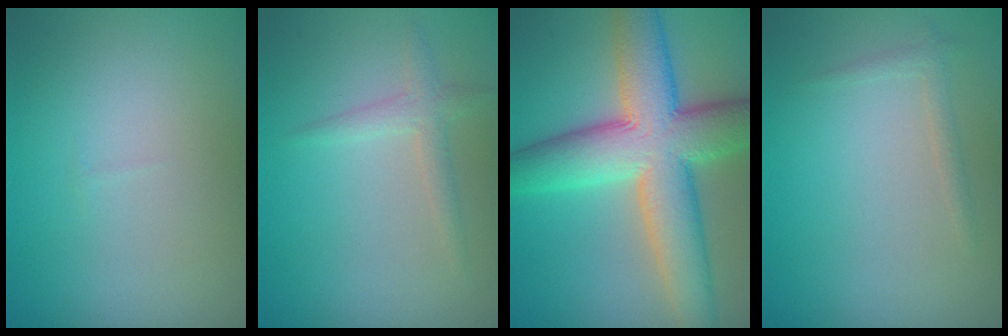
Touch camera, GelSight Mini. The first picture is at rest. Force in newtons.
{"total": 1.6, "press": 1.6, "slide": 0.0}
{"total": 10.6, "press": 10.6, "slide": 0.7}
{"total": 1.0, "press": 1.0, "slide": 0.0}